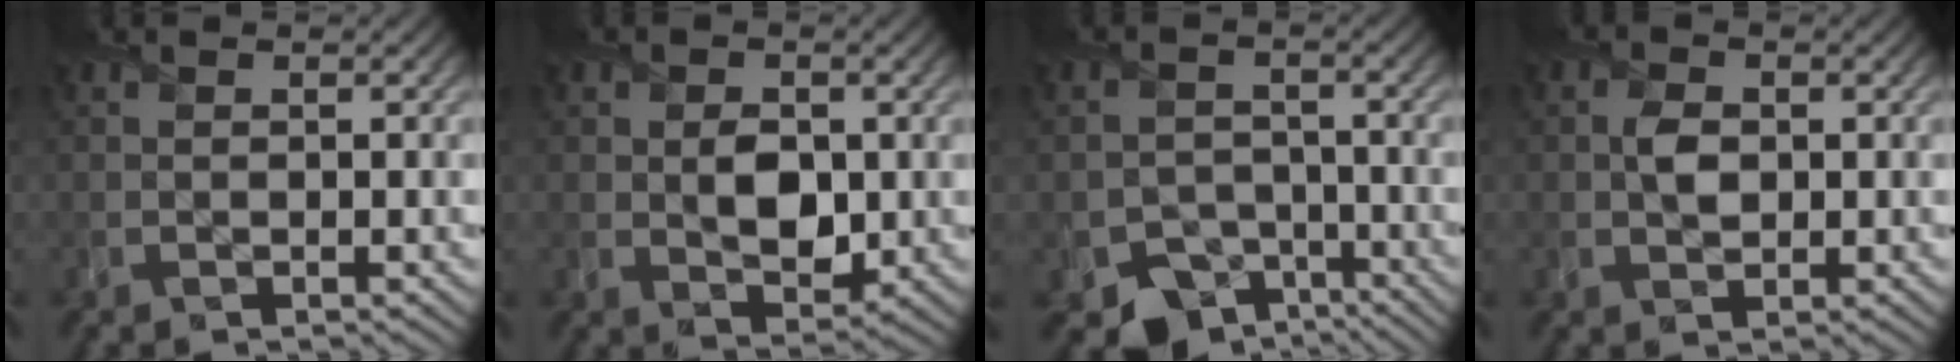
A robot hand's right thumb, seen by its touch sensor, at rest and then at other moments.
{"total": 4.4, "force": [0.2, 3.1, 3.0], "torque": [-0.058, -0.009, 0.007]}
{"total": 5.9, "force": [-3.9, 4.0, 1.8], "torque": [-0.022, -0.014, -0.067]}
{"total": 2.4, "force": [0.1, 1.8, 1.6], "torque": [-0.035, -0.001, 0.000]}